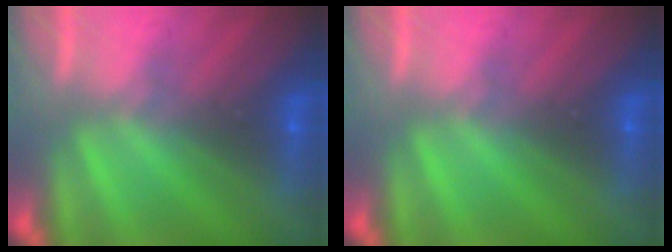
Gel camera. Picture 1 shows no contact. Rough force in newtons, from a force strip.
{"total": 0.0}